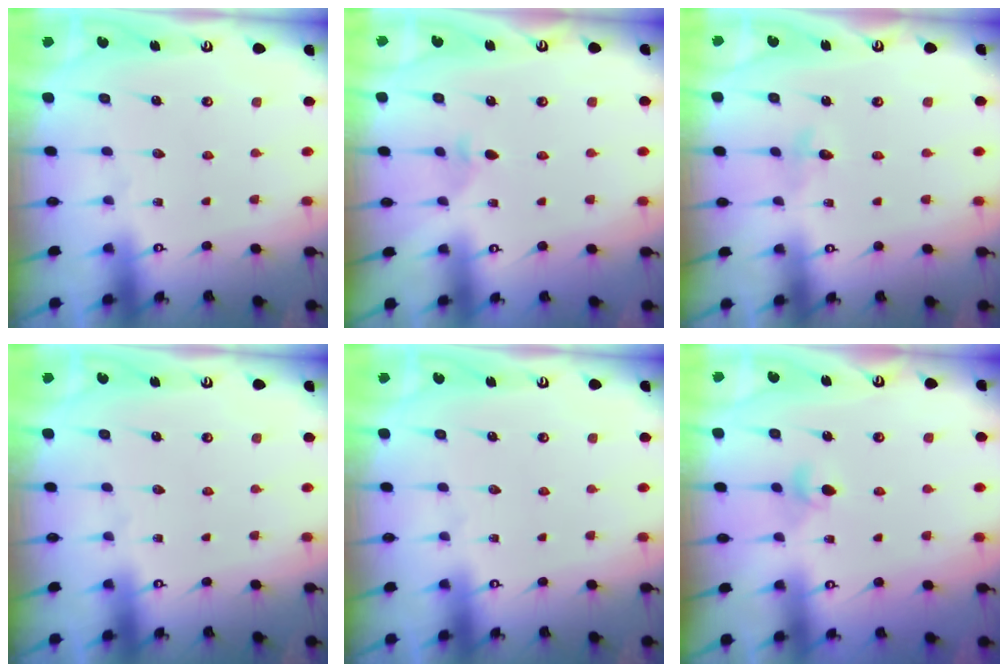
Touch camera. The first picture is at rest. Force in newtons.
{"total": 2.7, "press": 2.6, "slide": 0.9}
{"total": 2.6, "press": 2.6, "slide": 0.3}
{"total": 0.0}
{"total": 0.0}
{"total": 4.6, "press": 4.4, "slide": 1.1}